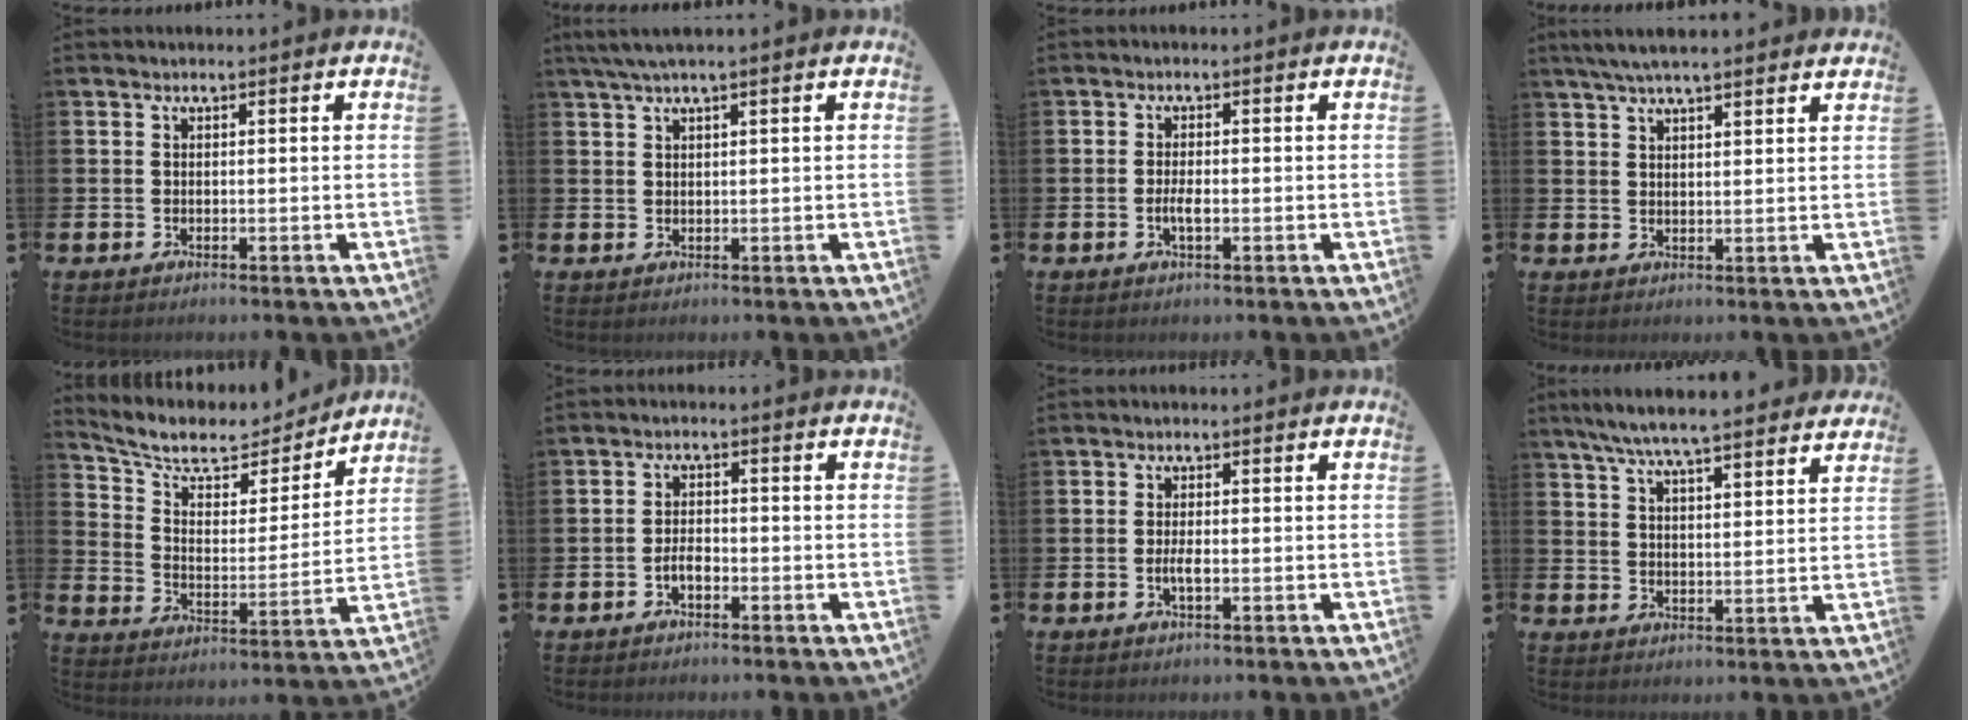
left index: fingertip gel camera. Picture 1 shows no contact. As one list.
[{"total": 2.3, "force": [1.7, -0.1, 1.6], "torque": [-0.036, 0.003, 0.031]}, {"total": 2.0, "force": [-0.6, 0.7, 1.8], "torque": [-0.028, -0.001, -0.012]}, {"total": 4.8, "force": [4.2, 0.6, 2.1], "torque": [-0.045, -0.008, 0.076]}, {"total": 8.8, "force": [7.4, 3.4, 3.1], "torque": [-0.085, -0.054, 0.122]}, {"total": 2.2, "force": [-1.0, 1.1, 1.6], "torque": [-0.026, 0.003, -0.021]}, {"total": 1.8, "force": [-0.4, 0.6, 1.7], "torque": [-0.025, -0.001, -0.009]}, {"total": 7.4, "force": [7.0, 0.6, 2.5], "torque": [-0.064, -0.032, 0.124]}]